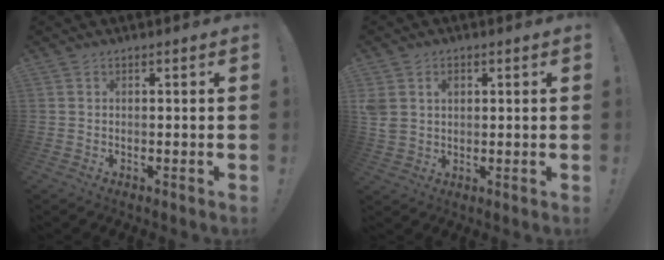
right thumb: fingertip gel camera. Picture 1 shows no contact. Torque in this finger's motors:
{"motor_torque": [0.63, 1.60, 0.27, 0.45, 0.12]}